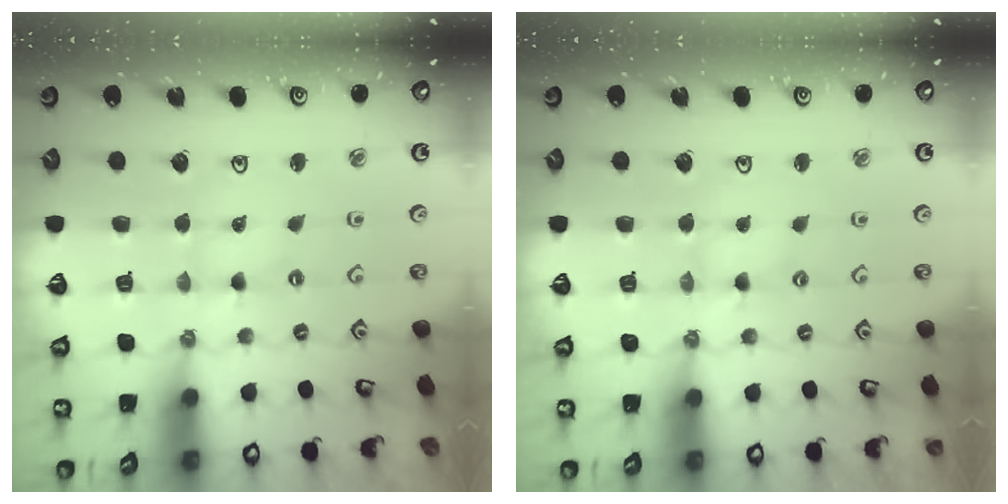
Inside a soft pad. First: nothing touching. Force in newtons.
{"total": 1.7, "press": 1.7, "slide": 0.2}